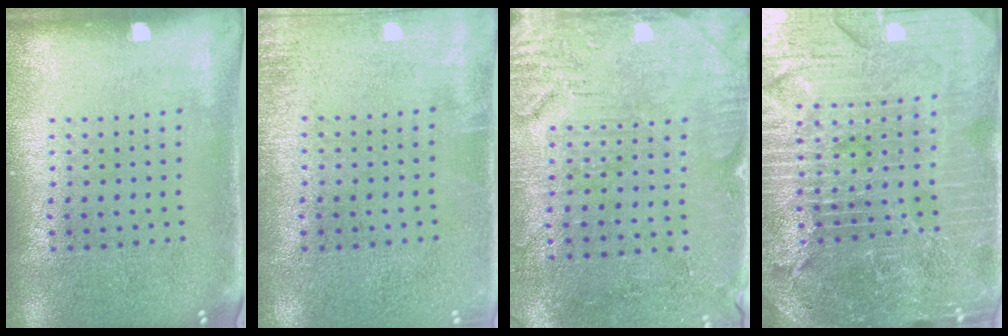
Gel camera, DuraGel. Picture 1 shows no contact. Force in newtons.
{"total": 1.2, "press": 1.1, "slide": 0.2}
{"total": 3.0, "press": 2.8, "slide": 0.9}
{"total": 5.8, "press": 5.1, "slide": 2.6}